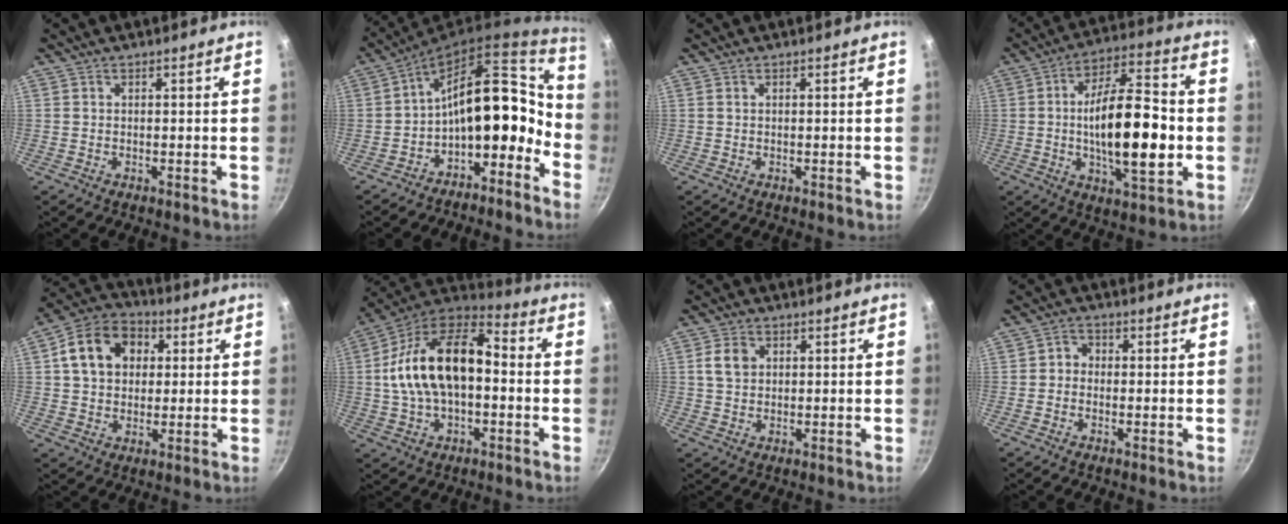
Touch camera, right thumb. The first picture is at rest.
{"total": 14.0, "force": [-5.6, 8.1, 10.0], "torque": [-0.092, 0.091, -0.087]}
{"total": 0.0}
{"total": 19.2, "force": [-1.8, 7.6, 17.6], "torque": [-0.268, 0.026, -0.030]}
{"total": 13.3, "force": [3.1, 10.3, 7.8], "torque": [-0.107, 0.021, 0.037]}
{"total": 20.2, "force": [-0.4, 11.7, 16.5], "torque": [-0.284, 0.044, -0.020]}
{"total": 4.4, "force": [1.2, 3.4, 2.6], "torque": [-0.037, 0.003, 0.020]}
{"total": 2.4, "force": [-0.6, 2.1, 1.0], "torque": [-0.008, 0.012, -0.019]}